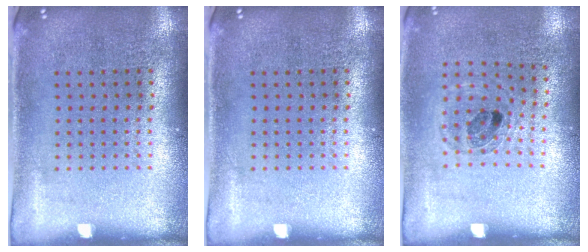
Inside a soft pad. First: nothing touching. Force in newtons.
{"total": 0.0}
{"total": 0.9, "press": 0.9, "slide": 0.2}